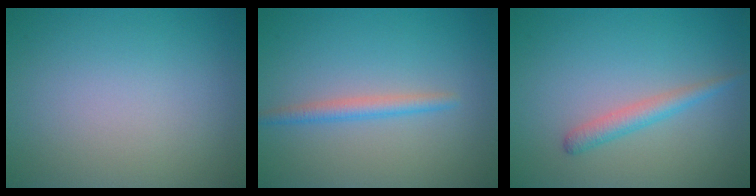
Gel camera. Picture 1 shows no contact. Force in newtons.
{"total": 1.9, "press": 1.9, "slide": 0.1}
{"total": 2.0, "press": 2.0, "slide": 0.1}